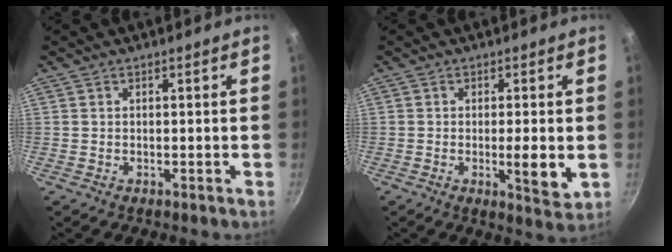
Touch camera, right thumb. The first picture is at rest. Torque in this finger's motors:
{"motor_torque": [2.79, 1.67, 1.80, -0.97, 0.62]}